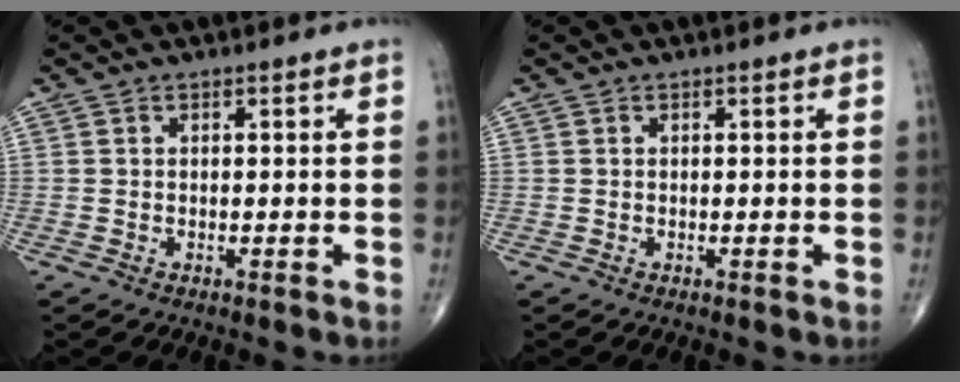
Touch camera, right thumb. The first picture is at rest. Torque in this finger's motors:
{"motor_torque": [-0.13, 0.13, -0.14, -0.01, 0.00]}